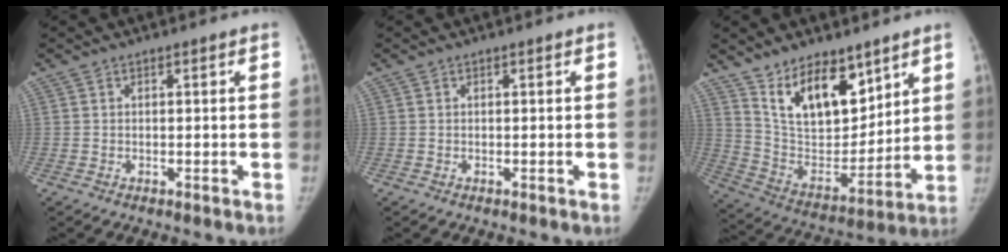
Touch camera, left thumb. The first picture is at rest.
{"total": 0.0}
{"total": 17.1, "force": [10.8, 8.8, 10.1], "torque": [-0.116, -0.071, 0.208]}